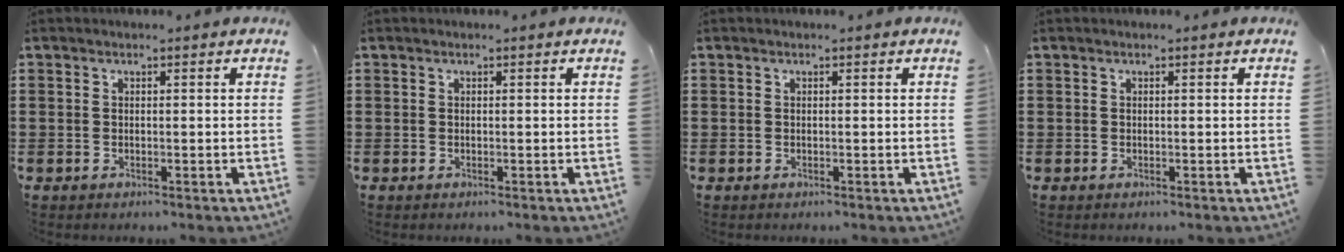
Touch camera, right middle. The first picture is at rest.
{"total": 0.0}
{"total": 0.0}
{"total": 0.0}